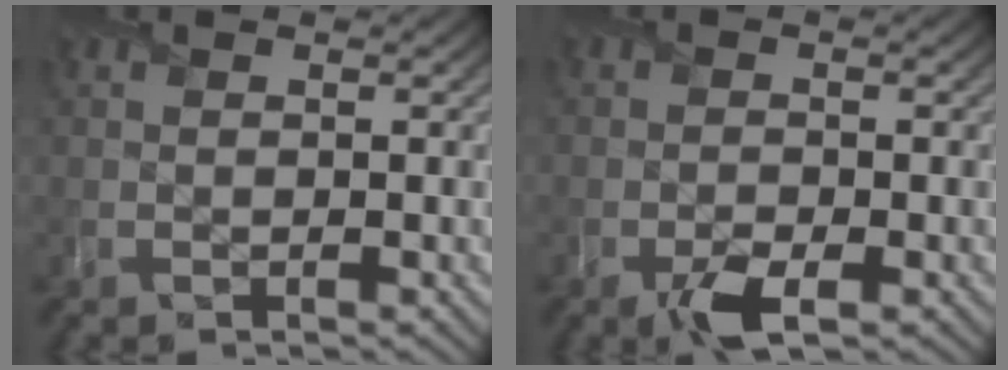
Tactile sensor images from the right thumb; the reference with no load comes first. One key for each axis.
{"total": 3.1, "fx": -1.6, "fy": 1.5, "fz": 2.1, "tx": -0.040, "ty": -0.009, "tz": -0.033}